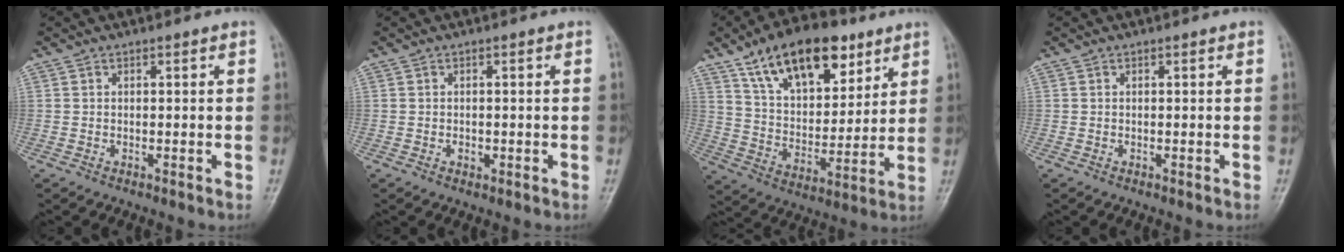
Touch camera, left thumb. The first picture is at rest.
{"total": 1.2, "force": [-0.3, 0.9, 0.8], "torque": [-0.008, 0.000, -0.003]}
{"total": 19.6, "force": [11.6, 9.9, 12.3], "torque": [-0.155, -0.042, 0.201]}
{"total": 0.0}